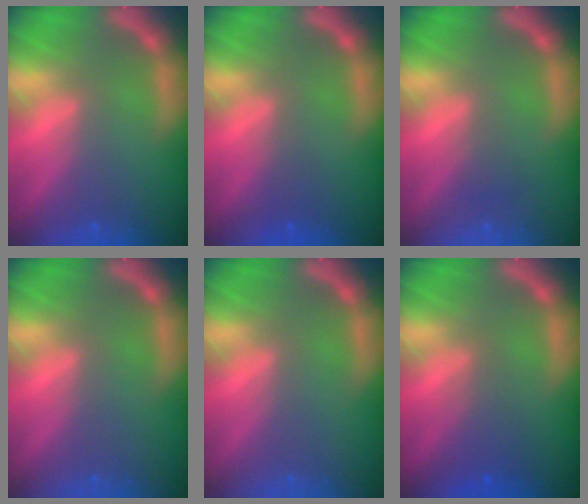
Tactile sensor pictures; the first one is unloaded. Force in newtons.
{"total": 1.0}
{"total": 1.0}
{"total": 0.0}
{"total": 0.0}
{"total": 2.5}